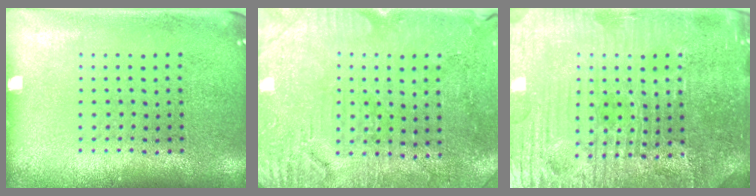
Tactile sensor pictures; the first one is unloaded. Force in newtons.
{"total": 3.0, "press": 2.9, "slide": 0.8}
{"total": 5.3, "press": 5.0, "slide": 1.6}